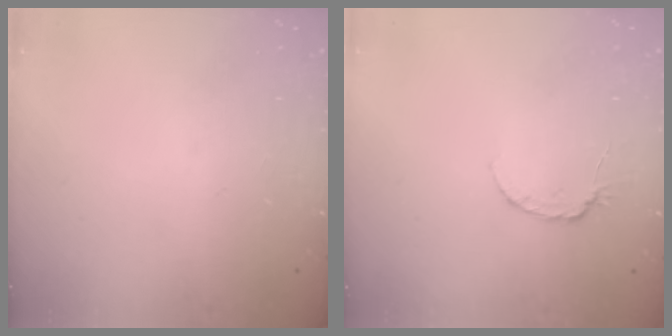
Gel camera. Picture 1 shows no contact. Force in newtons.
{"total": 3.7, "press": 3.6, "slide": 0.5}